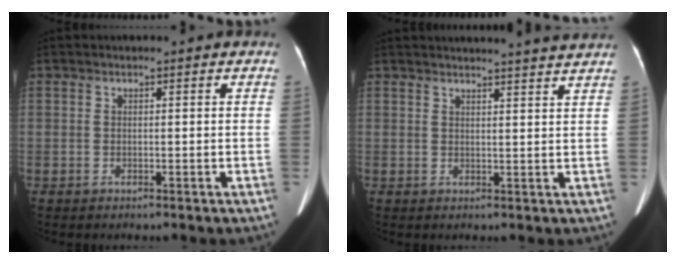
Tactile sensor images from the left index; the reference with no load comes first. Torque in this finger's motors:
{"motor_torque": [-0.02, -0.01, -0.08, 0.00]}